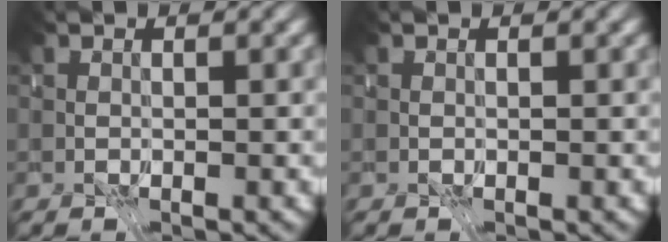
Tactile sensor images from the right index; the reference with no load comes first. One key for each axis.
{"total": 0.0}